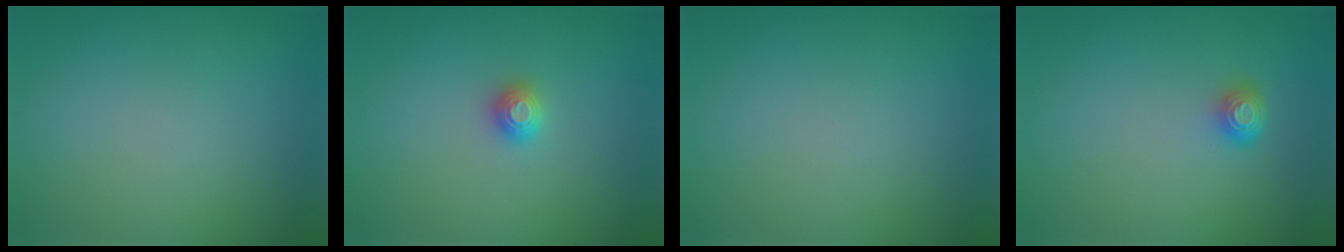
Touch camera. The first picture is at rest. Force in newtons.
{"total": 1.2, "press": 1.2, "slide": 0.1}
{"total": 0.0}
{"total": 1.7, "press": 1.3, "slide": 1.2}